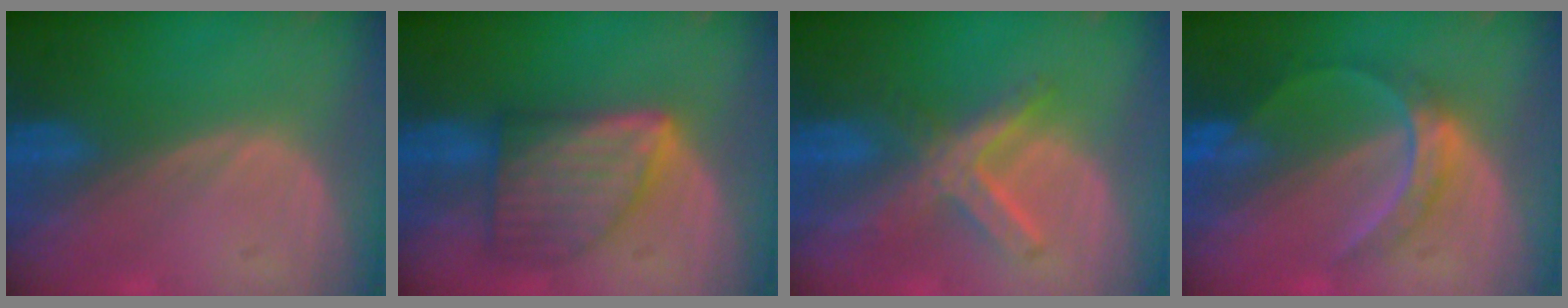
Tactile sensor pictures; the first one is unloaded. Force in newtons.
{"total": 7.9, "press": 7.9, "slide": 0.3}
{"total": 7.0, "press": 6.2, "slide": 3.2}
{"total": 6.4, "press": 5.5, "slide": 3.2}